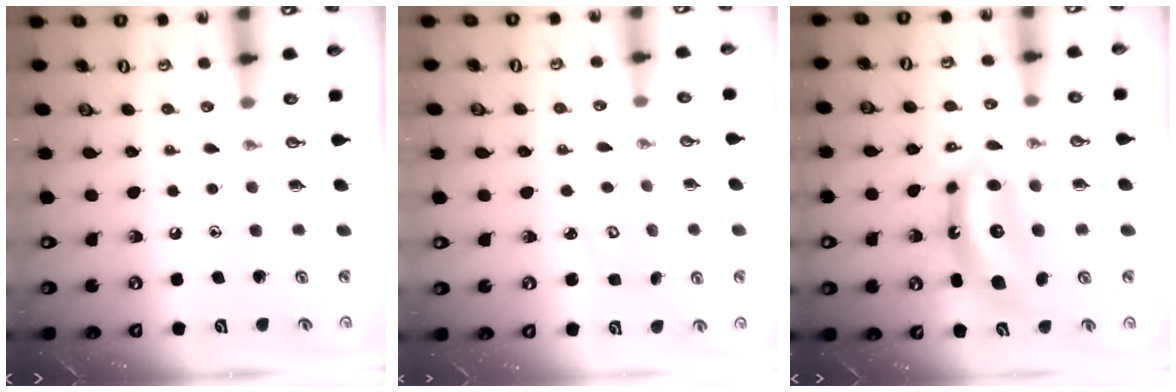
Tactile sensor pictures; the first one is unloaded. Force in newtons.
{"total": 3.5, "press": 3.5, "slide": 0.3}
{"total": 8.7, "press": 8.6, "slide": 1.3}